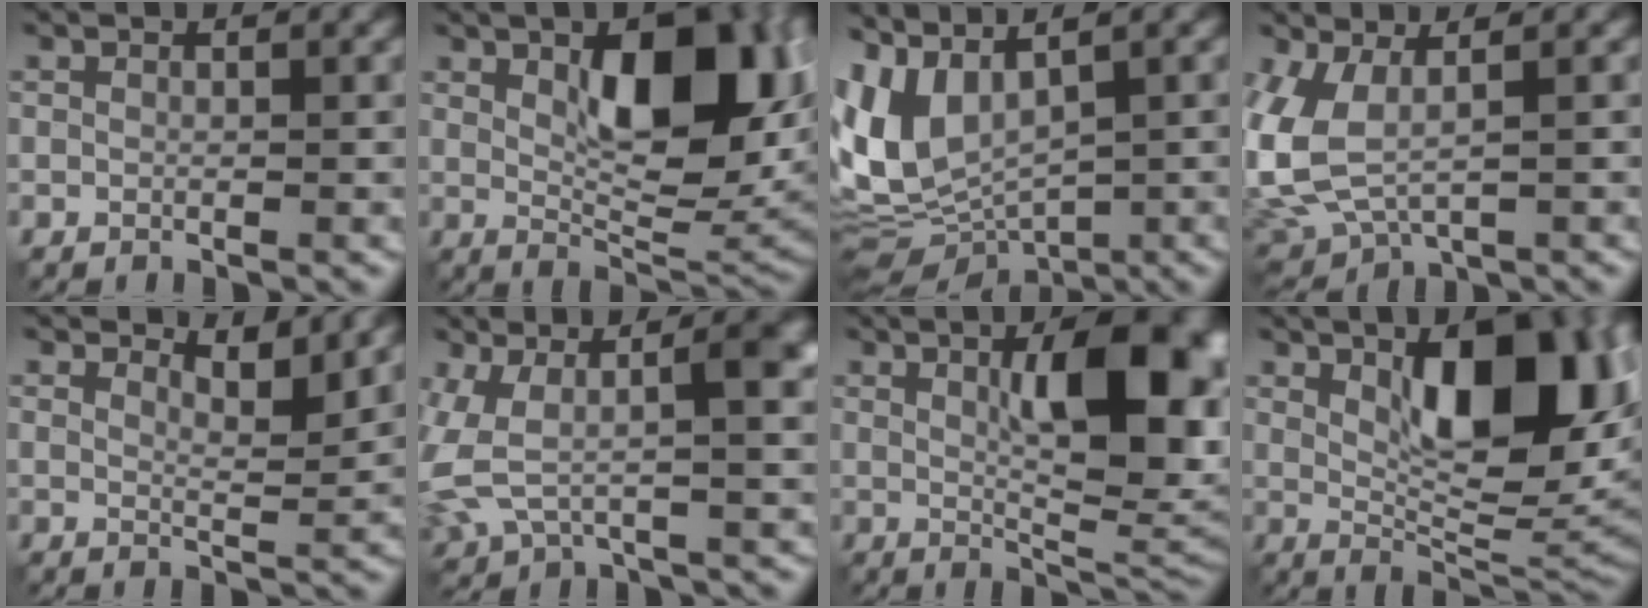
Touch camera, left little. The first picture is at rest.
{"total": 11.3, "force": [2.4, 4.6, 10.1], "torque": [-0.140, 0.006, 0.040]}
{"total": 7.4, "force": [0.8, 3.7, 6.4], "torque": [-0.146, -0.012, 0.030]}
{"total": 7.0, "force": [0.7, 3.6, 6.0], "torque": [-0.153, -0.012, 0.019]}
{"total": 3.0, "force": [2.6, 0.5, 1.5], "torque": [-0.023, -0.005, 0.038]}
{"total": 9.2, "force": [1.7, 4.0, 8.1], "torque": [-0.181, 0.001, 0.032]}
{"total": 11.4, "force": [2.2, 3.8, 10.5], "torque": [-0.140, 0.007, 0.039]}
{"total": 12.5, "force": [3.0, 4.9, 11.1], "torque": [-0.155, 0.005, 0.049]}